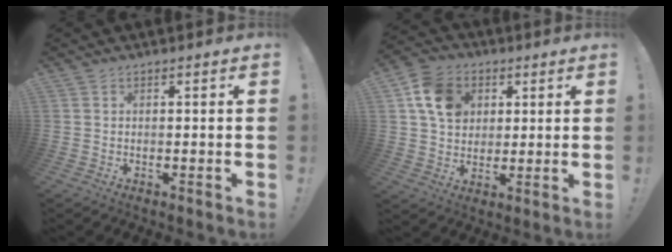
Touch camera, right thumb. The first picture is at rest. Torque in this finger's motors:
{"motor_torque": [-0.03, 0.74, 0.60, -0.35, 0.13]}